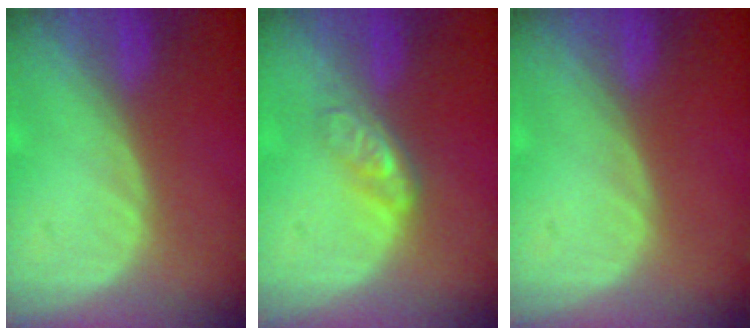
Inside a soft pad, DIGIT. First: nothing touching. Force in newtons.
{"total": 4.6, "press": 4.0, "slide": 2.2}
{"total": 0.0}